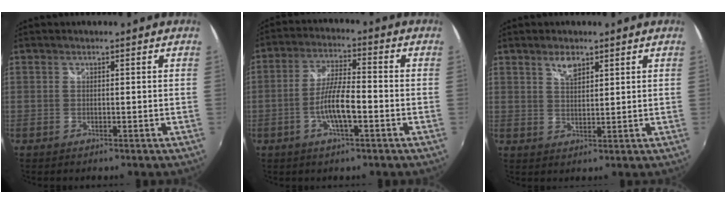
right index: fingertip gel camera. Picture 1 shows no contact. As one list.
[{"total": 8.0, "force": [-2.8, 1.6, 7.3], "torque": [-0.146, 0.003, -0.051]}, {"total": 3.4, "force": [2.3, 1.5, 2.1], "torque": [-0.035, 0.002, 0.040]}]